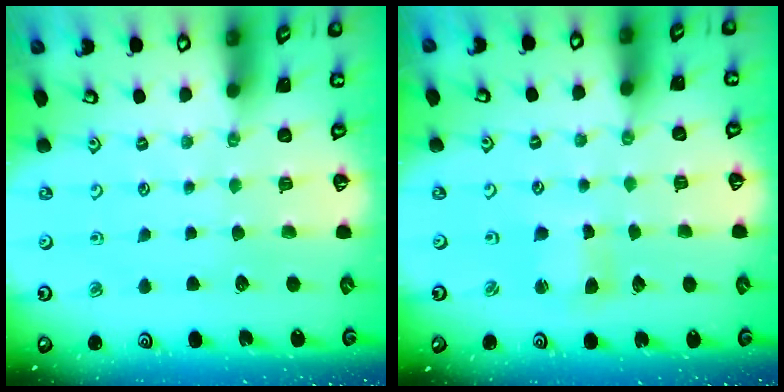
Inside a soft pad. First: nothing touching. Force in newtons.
{"total": 3.0, "press": 3.0, "slide": 0.2}